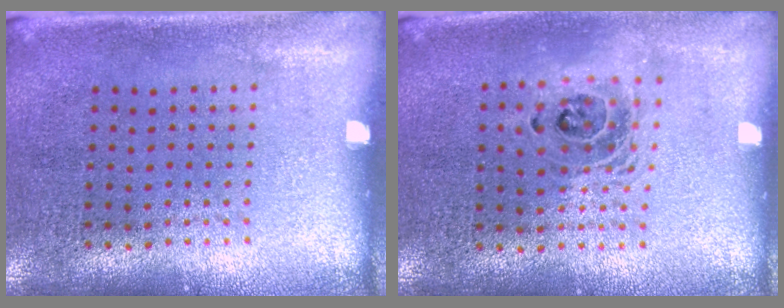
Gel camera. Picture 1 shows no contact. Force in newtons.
{"total": 1.5, "press": 1.2, "slide": 0.8}